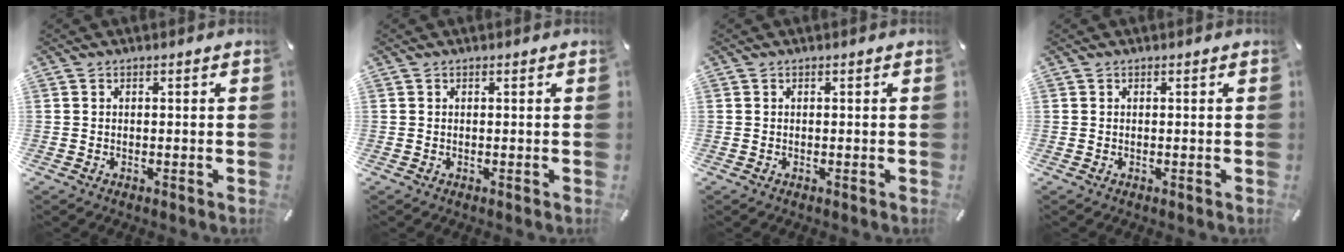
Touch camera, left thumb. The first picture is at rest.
{"total": 0.0}
{"total": 0.0}
{"total": 0.0}